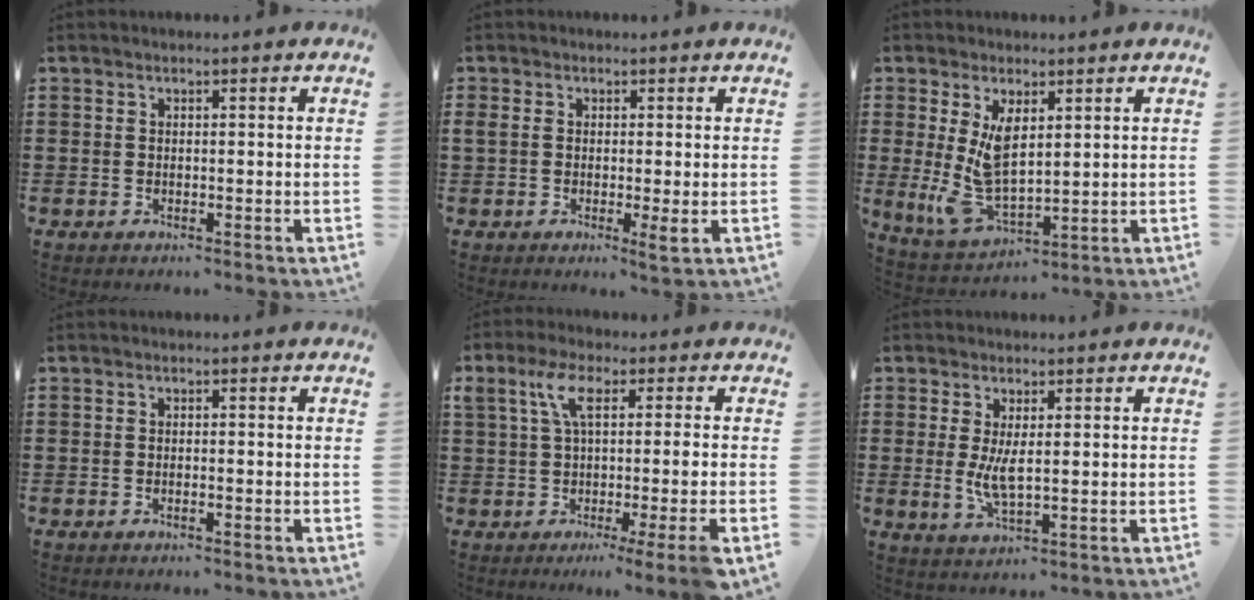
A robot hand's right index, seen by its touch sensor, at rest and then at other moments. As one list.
[{"total": 3.2, "force": [0.1, 1.2, 3.0], "torque": [-0.061, -0.001, 0.001]}, {"total": 8.2, "force": [1.4, 3.9, 7.1], "torque": [-0.162, -0.013, 0.027]}, {"total": 0.5, "force": [-0.3, 0.0, 0.4], "torque": [-0.007, -0.003, -0.006]}, {"total": 8.5, "force": [0.5, 0.3, 8.5], "torque": [-0.163, -0.001, 0.003]}, {"total": 4.3, "force": [0.7, 1.3, 4.1], "torque": [-0.079, -0.007, 0.009]}]